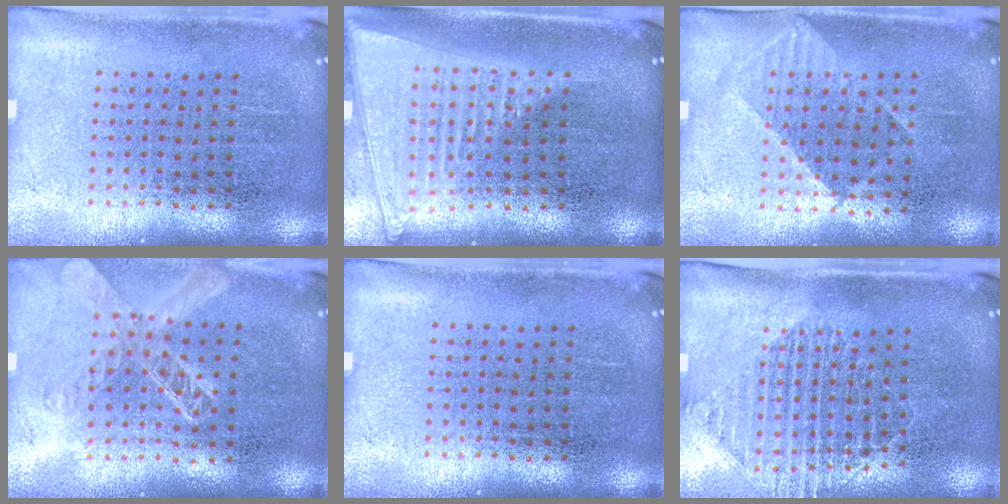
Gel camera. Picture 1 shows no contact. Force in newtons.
{"total": 1.9, "press": 1.7, "slide": 0.9}
{"total": 1.0, "press": 0.9, "slide": 0.6}
{"total": 1.3, "press": 1.2, "slide": 0.5}
{"total": 0.0}
{"total": 1.4, "press": 1.2, "slide": 0.7}